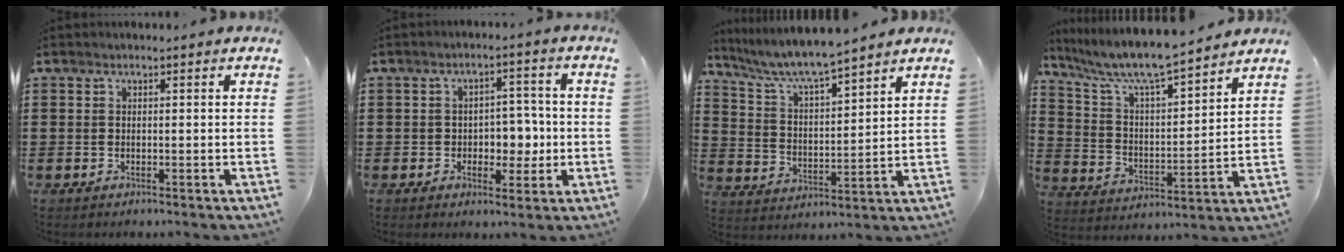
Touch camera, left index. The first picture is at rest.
{"total": 5.0, "force": [-0.8, 3.8, 3.1], "torque": [-0.053, 0.004, -0.021]}
{"total": 6.2, "force": [5.6, 0.3, 2.6], "torque": [-0.076, -0.031, 0.092]}
{"total": 7.1, "force": [6.3, 0.6, 3.2], "torque": [-0.092, -0.044, 0.102]}